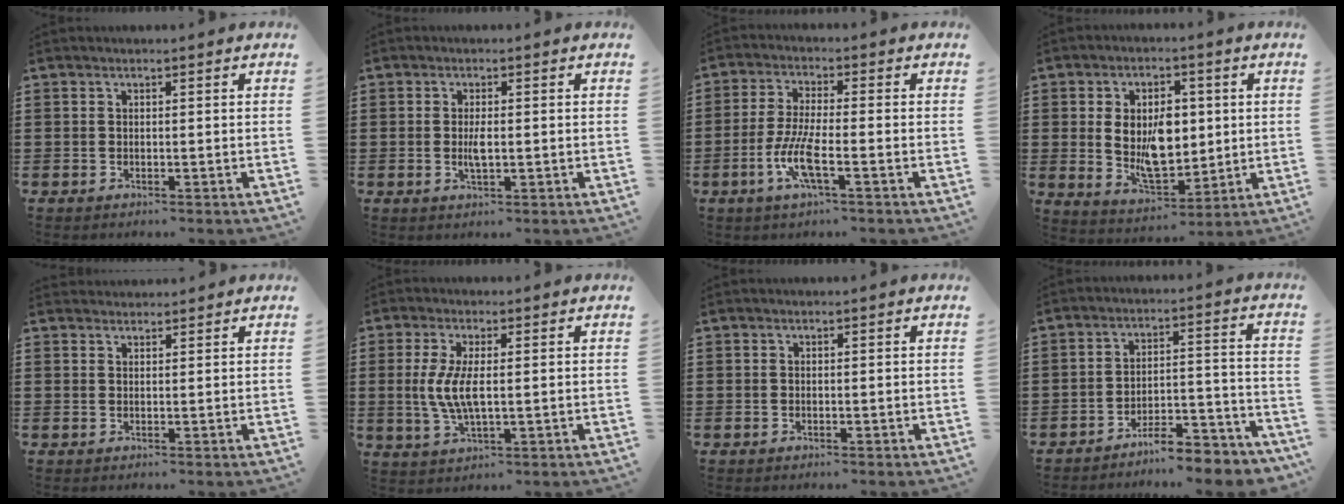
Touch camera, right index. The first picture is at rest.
{"total": 2.7, "force": [-0.2, 0.7, 2.6], "torque": [-0.054, -0.005, -0.007]}
{"total": 7.0, "force": [-2.7, 1.3, 6.4], "torque": [-0.145, -0.016, -0.057]}
{"total": 9.2, "force": [1.0, 5.6, 7.2], "torque": [-0.126, 0.006, 0.016]}
{"total": 1.4, "force": [1.4, 0.4, -0.3], "torque": [0.003, 0.003, 0.028]}
{"total": 5.9, "force": [0.2, 2.0, 5.6], "torque": [-0.125, -0.003, -0.003]}
{"total": 0.0}
{"total": 6.6, "force": [-6.4, 0.4, 1.8], "torque": [-0.025, 0.013, -0.122]}